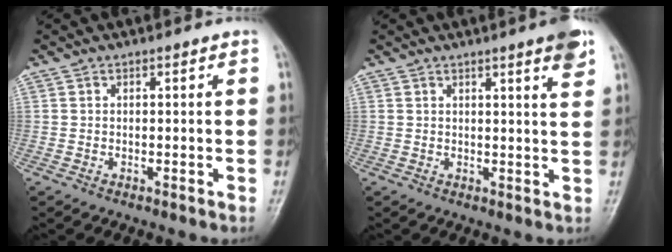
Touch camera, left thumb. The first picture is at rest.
{"total": 4.8, "force": [3.0, 0.3, 3.8], "torque": [-0.041, -0.015, 0.037]}